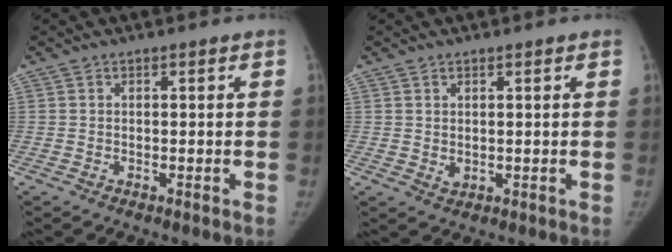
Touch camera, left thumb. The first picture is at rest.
{"total": 1.8, "force": [0.7, 1.2, 1.2], "torque": [-0.019, -0.008, 0.018]}